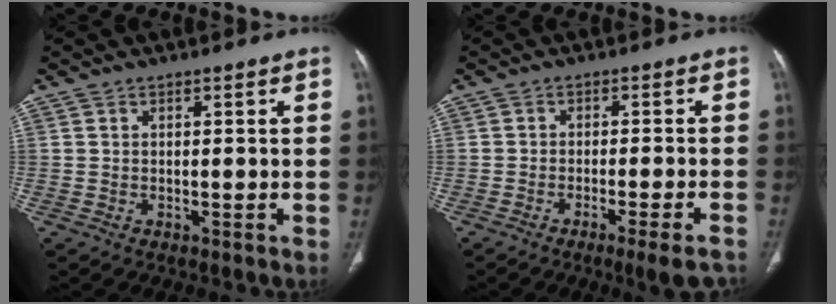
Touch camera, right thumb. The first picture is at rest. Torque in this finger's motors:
{"motor_torque": [0.15, 0.20, 0.07, -0.07, 0.02]}